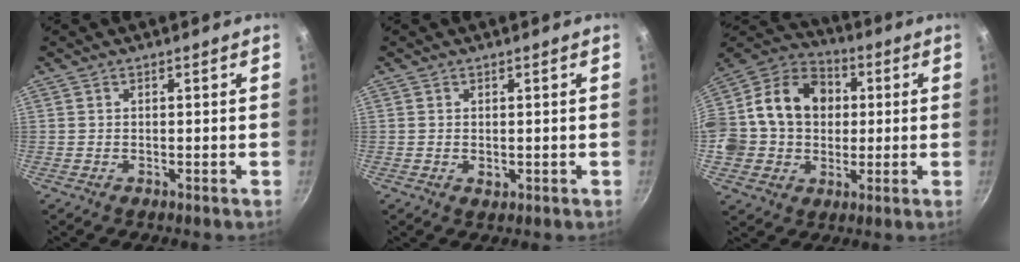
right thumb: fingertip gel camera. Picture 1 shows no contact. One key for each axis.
{"total": 1.2, "fx": -0.1, "fy": 0.9, "fz": 0.9, "tx": -0.013, "ty": -0.002, "tz": 0.000}
{"total": 19.3, "fx": 1.7, "fy": 15.8, "fz": 10.9, "tx": -0.171, "ty": 0.038, "tz": 0.017}